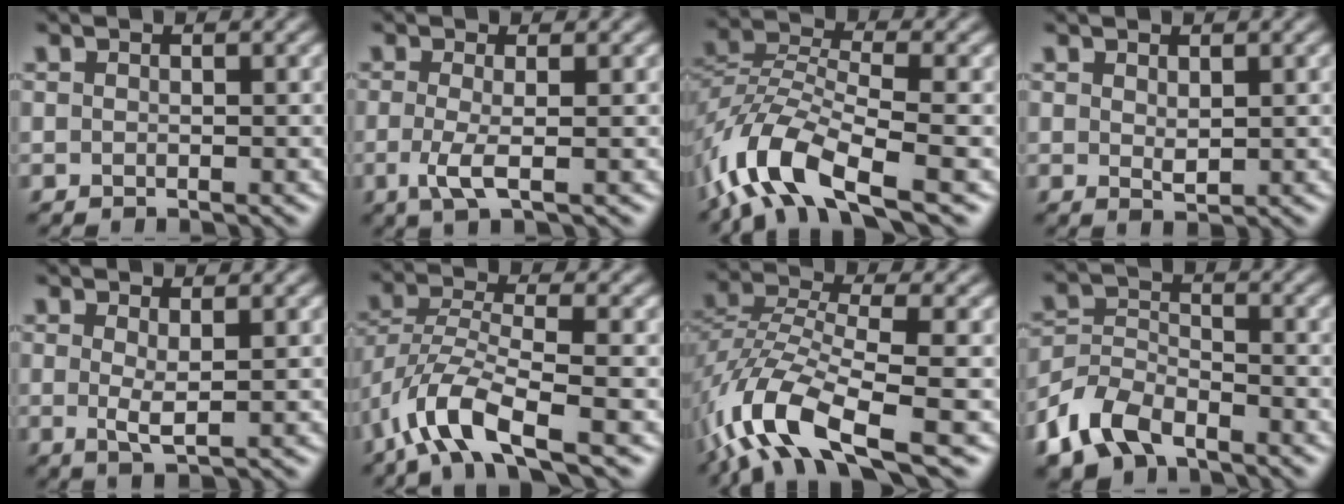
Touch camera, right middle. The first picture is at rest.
{"total": 2.6, "force": [-0.6, 0.5, 2.4], "torque": [-0.057, -0.007, -0.016]}
{"total": 8.9, "force": [-5.2, 3.5, 6.3], "torque": [-0.129, 0.000, -0.112]}
{"total": 1.1, "force": [0.5, 0.5, 0.8], "torque": [-0.017, -0.004, 0.013]}
{"total": 1.9, "force": [0.3, 0.3, 1.8], "torque": [-0.036, -0.006, 0.008]}
{"total": 6.8, "force": [-3.9, 2.0, 5.1], "torque": [-0.108, -0.003, -0.087]}
{"total": 9.9, "force": [-5.3, 3.5, 7.7], "torque": [-0.163, 0.000, -0.111]}
{"total": 6.0, "force": [-4.3, 3.2, 2.7], "torque": [-0.061, -0.004, -0.094]}